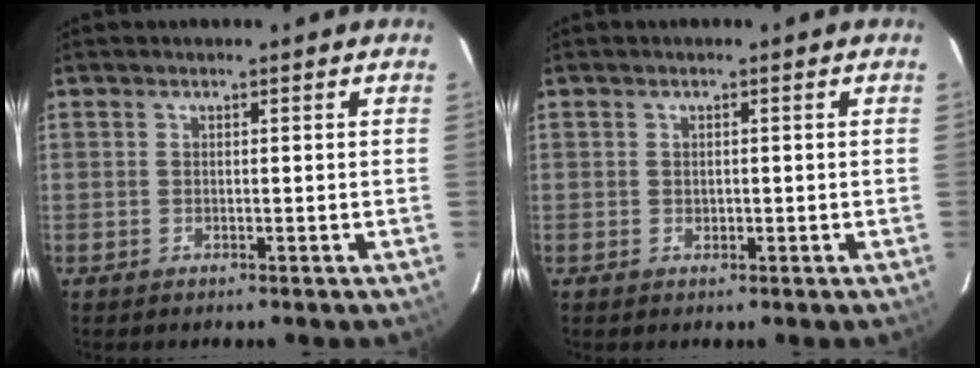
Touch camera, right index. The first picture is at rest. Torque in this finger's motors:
{"motor_torque": [-0.15, 0.05, -0.08, -0.01]}